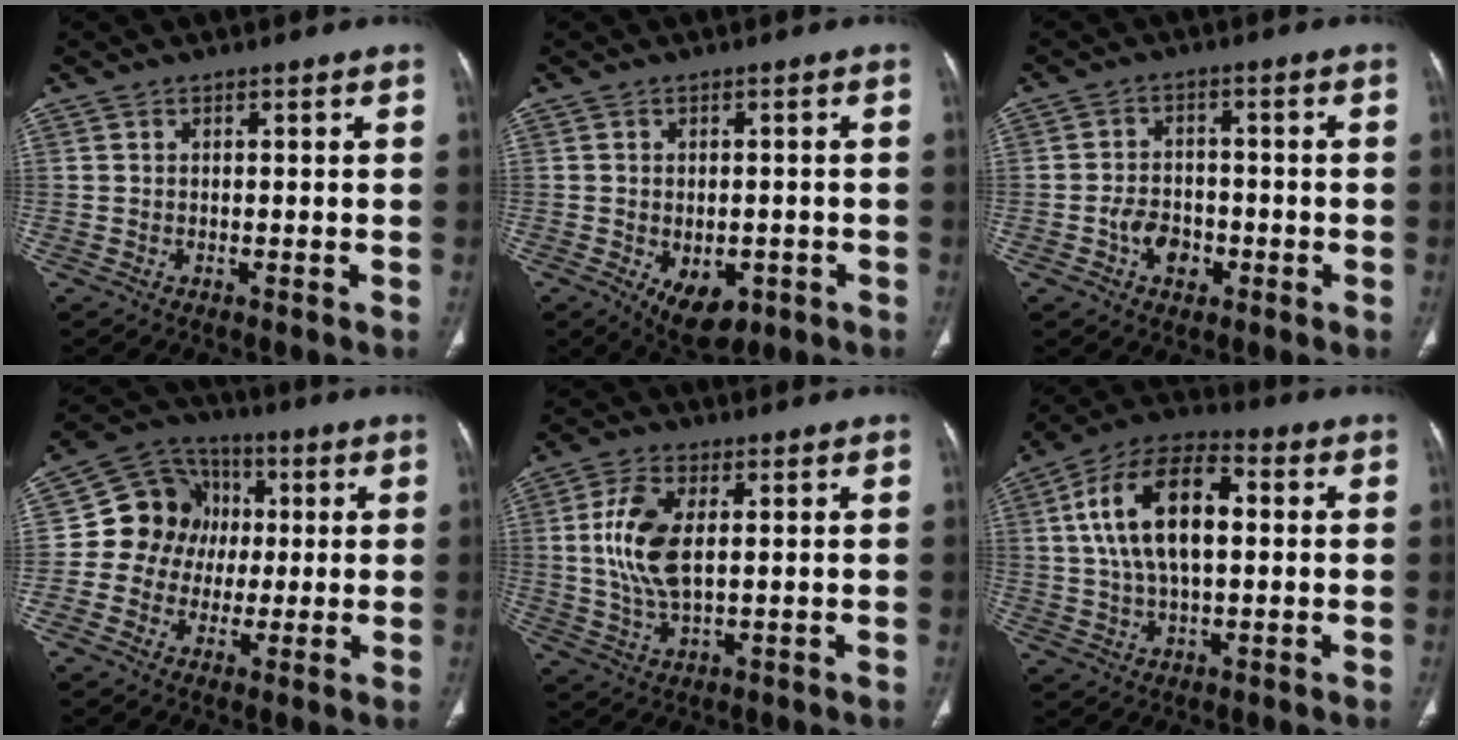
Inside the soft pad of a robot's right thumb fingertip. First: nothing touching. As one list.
[{"total": 7.8, "force": [-2.9, 4.8, 5.4], "torque": [-0.065, 0.003, -0.028]}, {"total": 5.9, "force": [-2.1, 4.3, 3.5], "torque": [-0.038, 0.018, -0.036]}, {"total": 11.9, "force": [0.5, 10.9, 4.7], "torque": [-0.042, 0.022, -0.002]}, {"total": 10.3, "force": [1.6, 5.0, 8.8], "torque": [-0.190, -0.005, 0.033]}, {"total": 16.8, "force": [2.7, 8.8, 14.1], "torque": [-0.252, 0.023, 0.043]}]